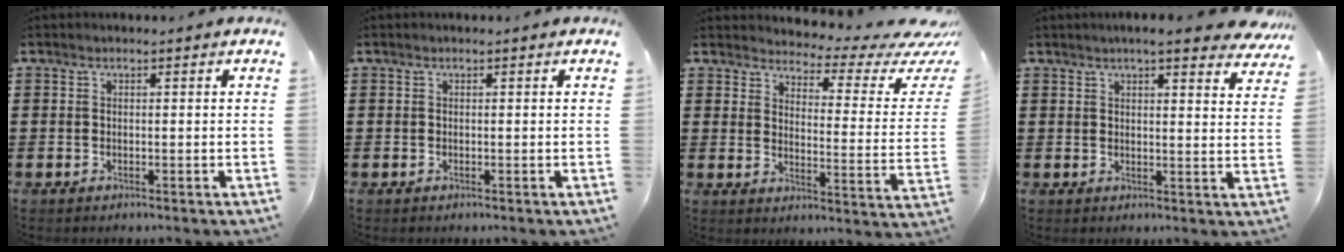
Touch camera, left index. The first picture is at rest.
{"total": 0.0}
{"total": 4.1, "force": [3.6, 1.0, 1.8], "torque": [-0.042, -0.034, 0.054]}
{"total": 5.1, "force": [4.3, 0.1, 2.7], "torque": [-0.057, -0.007, 0.074]}